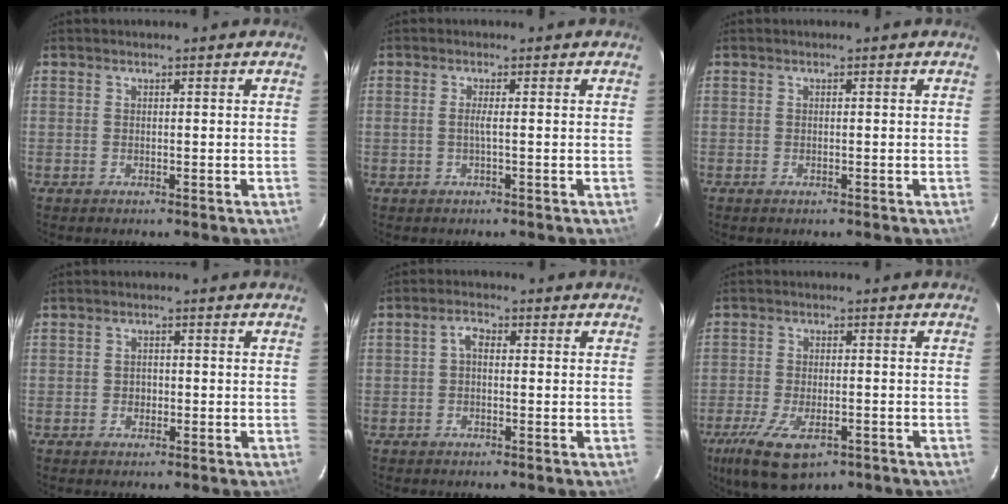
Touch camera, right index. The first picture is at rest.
{"total": 1.3, "force": [-0.2, -0.3, 1.2], "torque": [-0.023, 0.002, -0.004]}
{"total": 0.6, "force": [-0.4, 0.3, 0.3], "torque": [-0.006, -0.002, -0.007]}
{"total": 1.7, "force": [-0.6, 1.5, 0.6], "torque": [-0.009, 0.003, -0.008]}
{"total": 2.1, "force": [-0.3, 1.3, 1.6], "torque": [-0.032, 0.011, -0.004]}
{"total": 11.9, "force": [-6.8, 5.1, 8.4], "torque": [-0.185, -0.035, -0.111]}